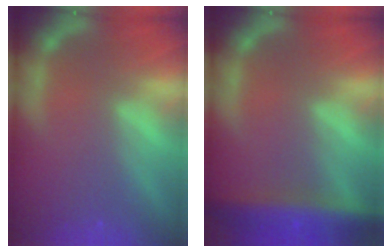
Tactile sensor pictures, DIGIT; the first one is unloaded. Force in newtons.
{"total": 7.5}